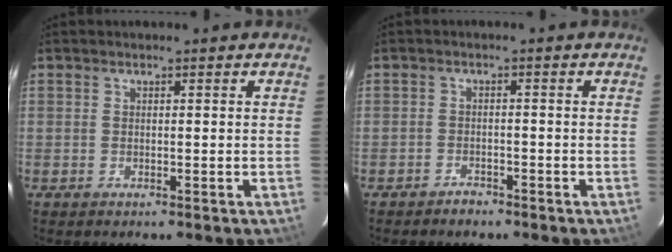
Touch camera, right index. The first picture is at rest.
{"total": 2.5, "force": [-2.2, 1.2, 0.4], "torque": [-0.017, 0.003, -0.037]}